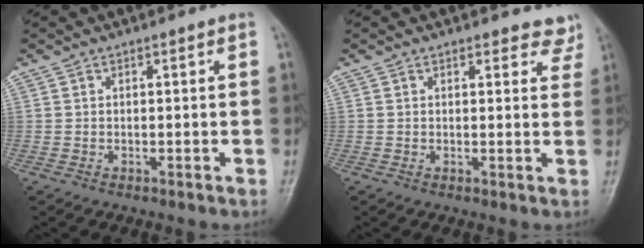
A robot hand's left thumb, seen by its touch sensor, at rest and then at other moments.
{"total": 4.0, "force": [3.6, 1.7, 0.5], "torque": [0.029, -0.020, 0.022]}